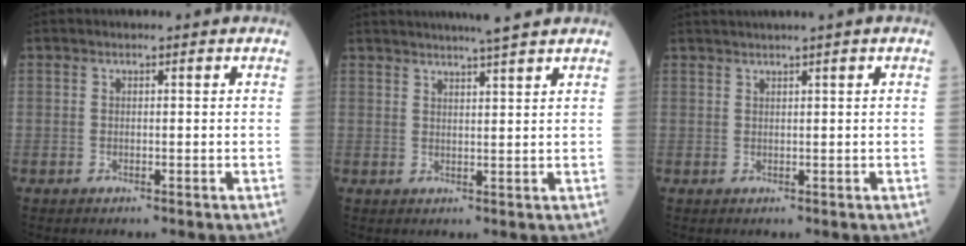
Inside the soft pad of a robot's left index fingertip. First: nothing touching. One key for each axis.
{"total": 6.9, "fx": 6.0, "fy": -0.7, "fz": 3.3, "tx": -0.052, "ty": 0.009, "tz": 0.081}
{"total": 2.5, "fx": 1.8, "fy": -0.8, "fz": 1.5, "tx": -0.023, "ty": 0.010, "tz": 0.038}